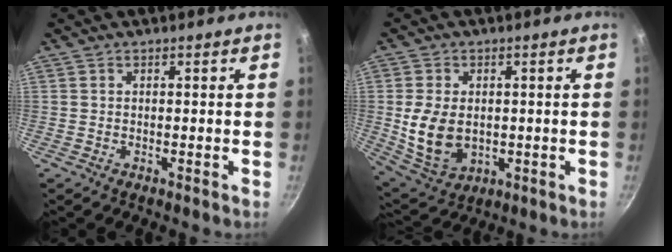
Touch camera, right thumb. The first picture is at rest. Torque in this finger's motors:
{"motor_torque": [-0.57, 0.98, 0.06, 0.12, 0.10]}